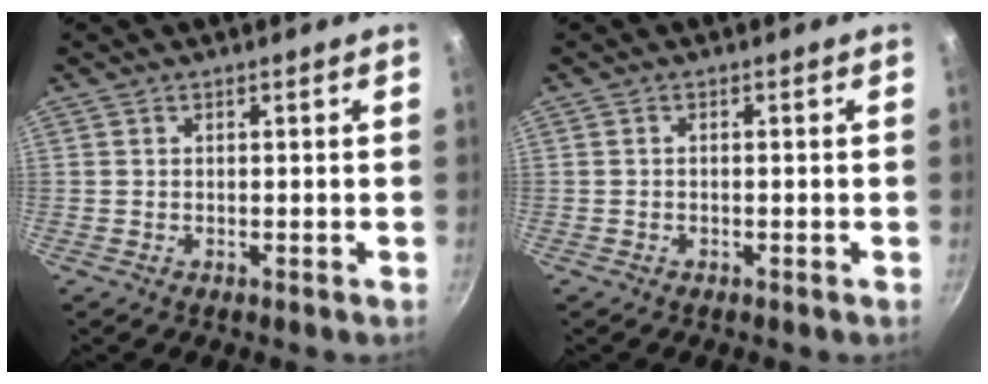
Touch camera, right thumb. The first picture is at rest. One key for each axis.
{"total": 0.6, "fx": -0.3, "fy": 0.2, "fz": 0.4, "tx": -0.011, "ty": 0.007, "tz": -0.007}